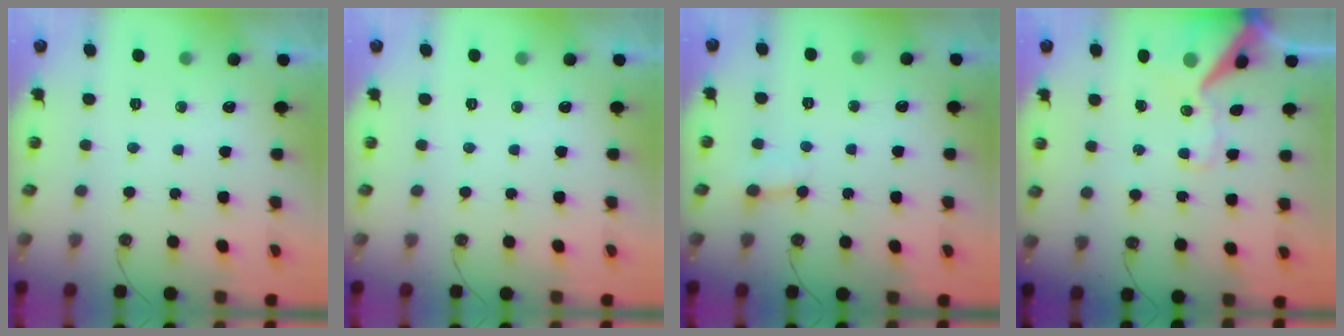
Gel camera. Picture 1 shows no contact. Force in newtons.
{"total": 0.0}
{"total": 2.8, "press": 2.8, "slide": 0.3}
{"total": 12.4, "press": 12.3, "slide": 1.6}